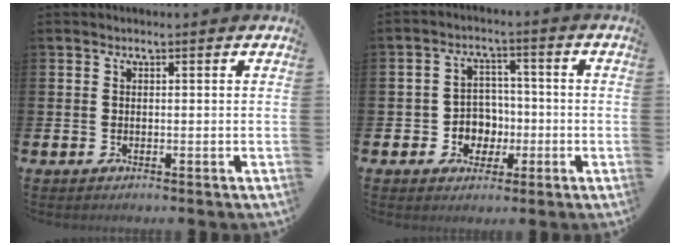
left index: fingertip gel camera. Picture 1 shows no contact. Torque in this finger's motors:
{"motor_torque": [0.29, -0.11, 0.11, 0.02]}